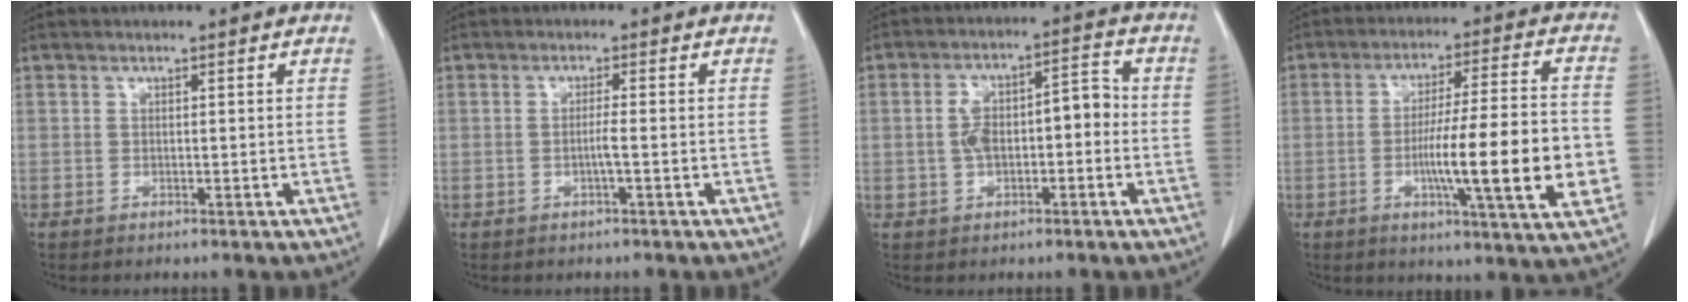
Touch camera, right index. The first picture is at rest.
{"total": 1.8, "force": [-0.5, -0.2, 1.7], "torque": [-0.032, 0.000, -0.010]}
{"total": 8.0, "force": [-0.9, 3.6, 7.0], "torque": [-0.128, 0.041, -0.014]}
{"total": 16.8, "force": [-3.4, 0.6, 16.4], "torque": [-0.241, -0.002, -0.054]}